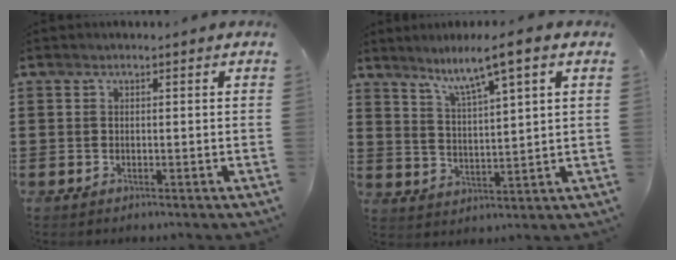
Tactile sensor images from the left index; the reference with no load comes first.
{"total": 6.9, "force": [4.7, -0.1, 5.0], "torque": [-0.111, -0.016, 0.075]}